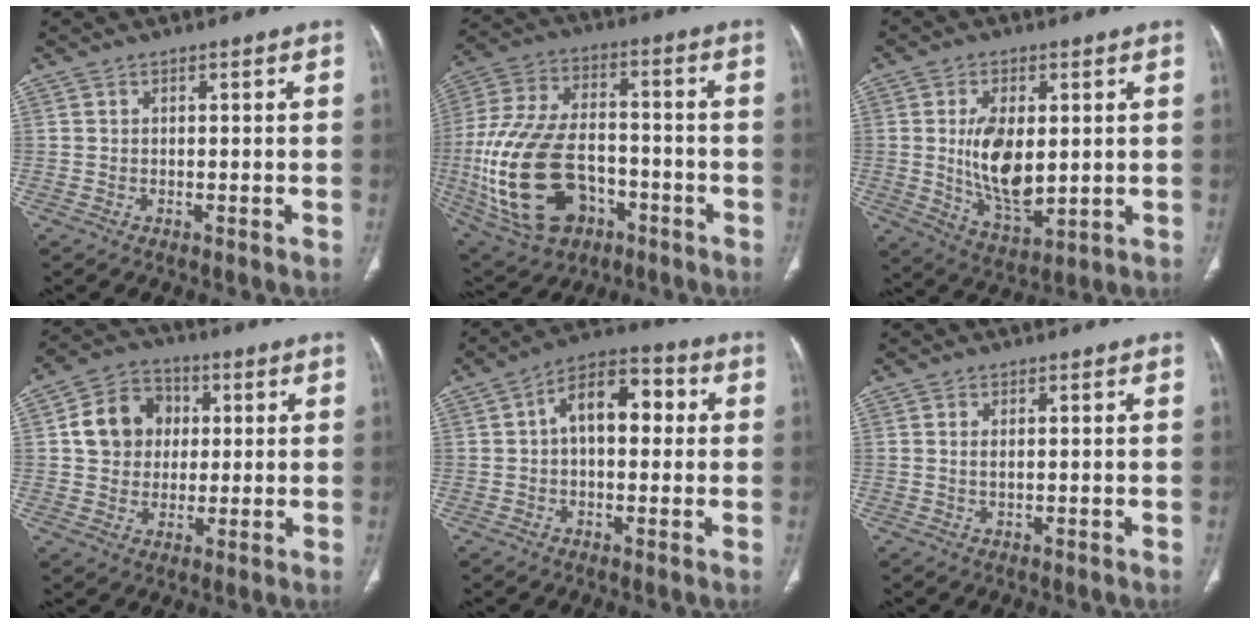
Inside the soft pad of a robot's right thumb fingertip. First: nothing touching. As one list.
[{"total": 24.0, "force": [-6.8, 15.2, 17.2], "torque": [-0.365, 0.024, -0.099]}, {"total": 12.3, "force": [0.9, 6.5, 10.4], "torque": [-0.173, -0.020, 0.030]}, {"total": 11.0, "force": [1.8, 9.5, 5.3], "torque": [-0.062, 0.009, 0.024]}, {"total": 10.9, "force": [1.4, 6.4, 8.7], "torque": [-0.114, 0.034, 0.012]}, {"total": 1.1, "force": [0.2, 0.4, 1.0], "torque": [-0.025, -0.002, 0.007]}]